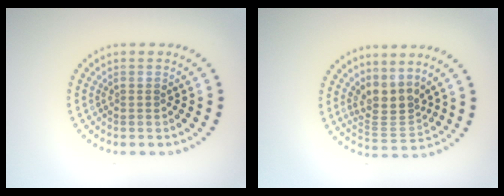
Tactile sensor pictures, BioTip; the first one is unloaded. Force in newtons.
{"total": 3.2, "press": 2.4, "slide": 2.2}